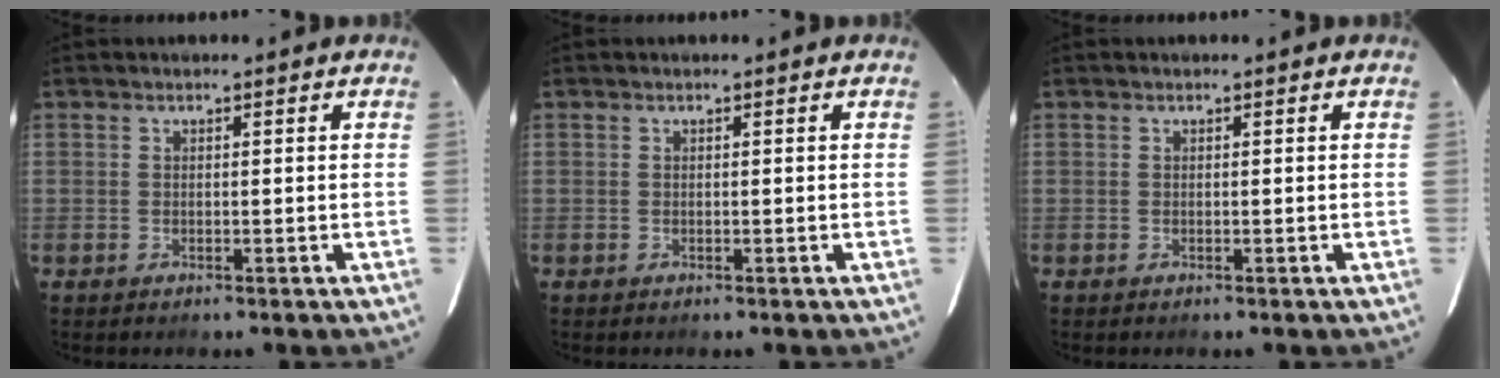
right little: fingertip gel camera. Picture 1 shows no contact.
{"total": 0.0}
{"total": 0.0}